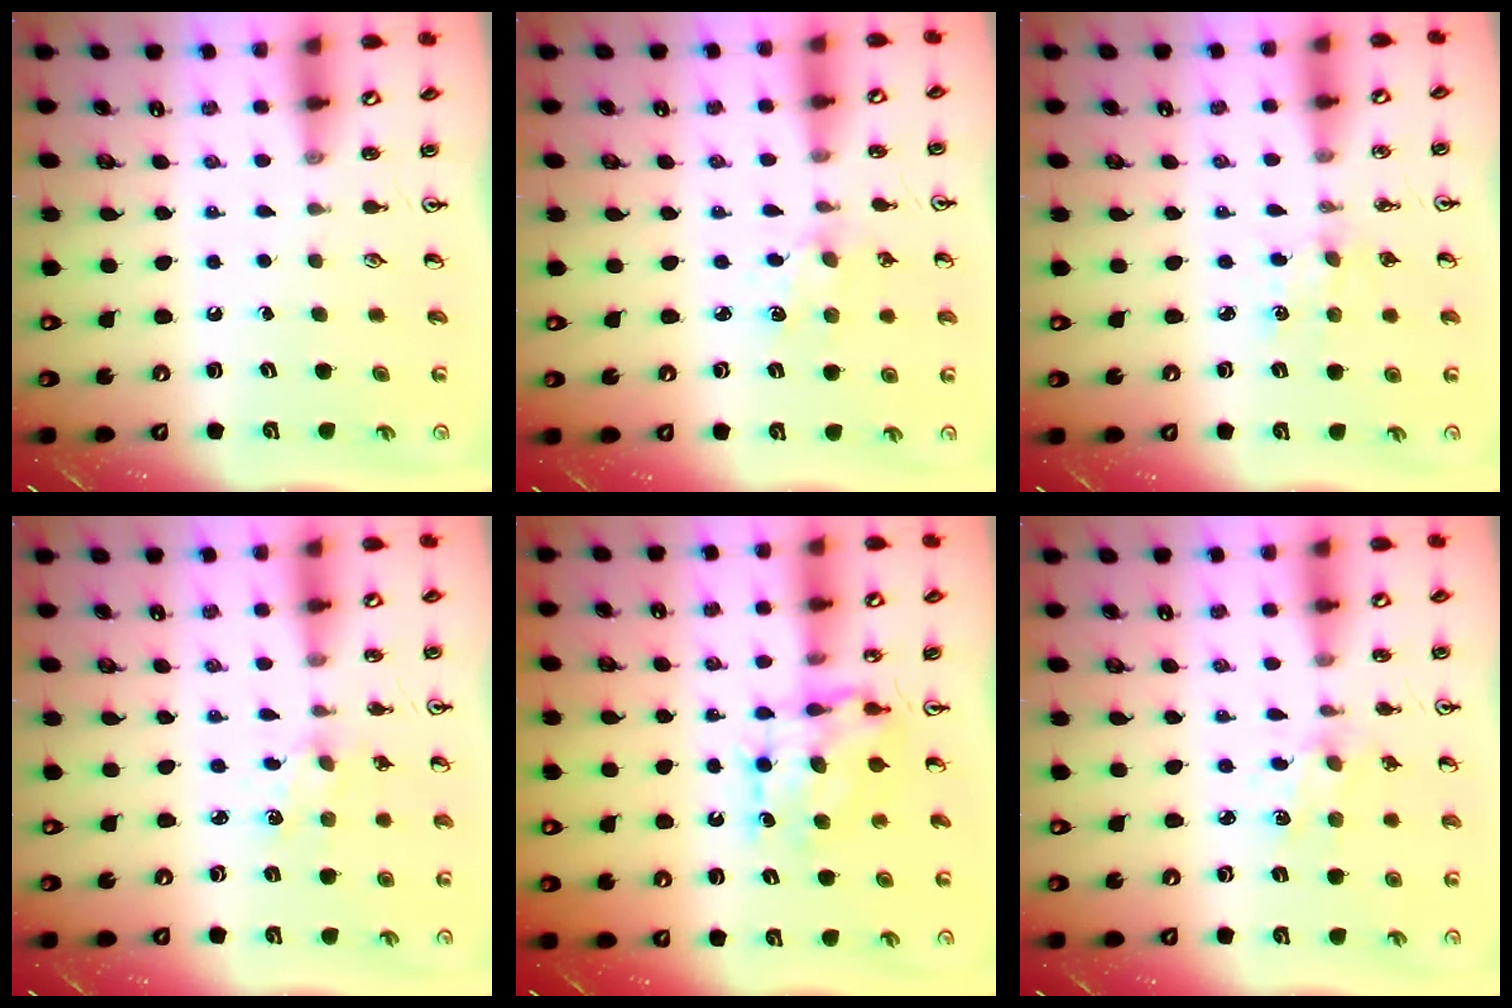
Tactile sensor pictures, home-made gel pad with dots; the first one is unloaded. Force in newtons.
{"total": 2.8, "press": 2.7, "slide": 0.4}
{"total": 3.3, "press": 3.3, "slide": 0.5}
{"total": 2.0, "press": 2.0, "slide": 0.3}
{"total": 8.4, "press": 8.4, "slide": 0.5}
{"total": 2.3, "press": 2.3, "slide": 0.5}